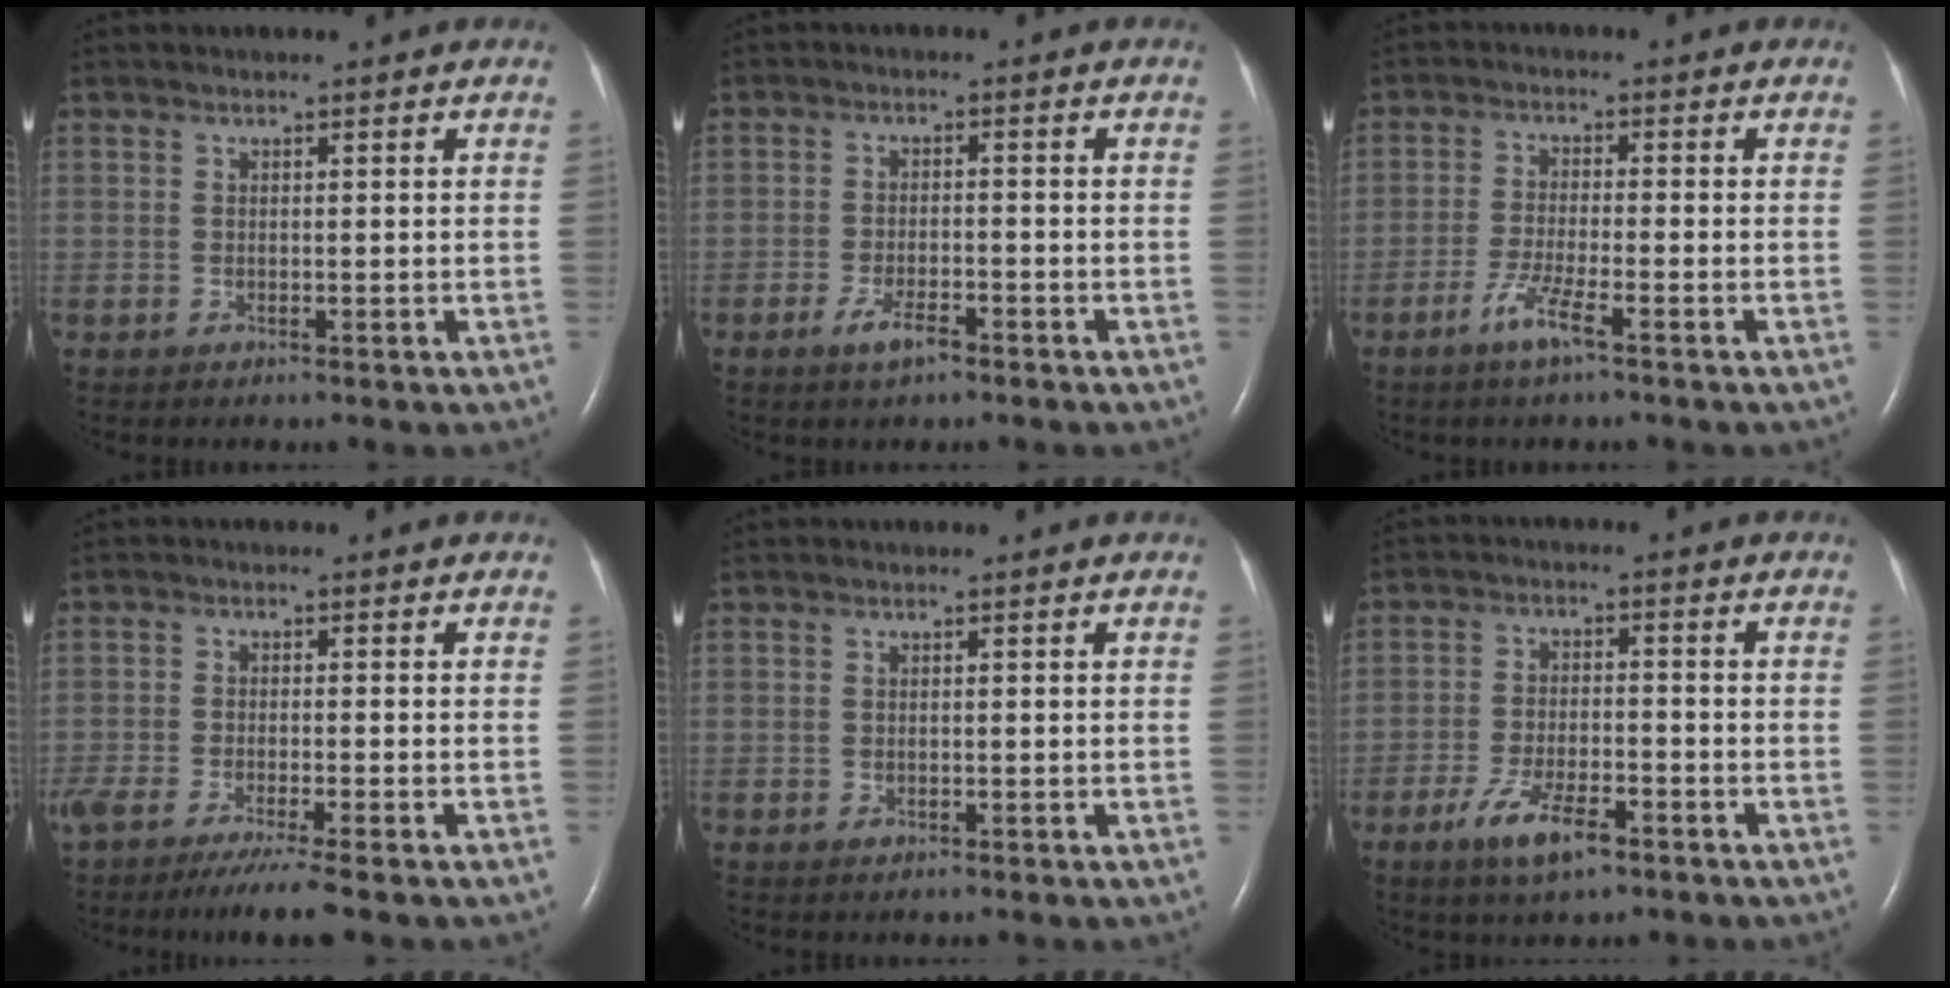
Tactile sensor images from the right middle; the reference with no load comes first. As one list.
[{"total": 3.6, "force": [-2.4, 0.9, 2.5], "torque": [-0.056, -0.002, -0.044]}, {"total": 4.5, "force": [-2.8, 0.0, 3.6], "torque": [-0.073, -0.007, -0.058]}, {"total": 8.5, "force": [-6.7, 0.0, 5.2], "torque": [-0.083, -0.023, -0.110]}, {"total": 0.0}, {"total": 6.9, "force": [-4.2, 1.9, 5.1], "torque": [-0.105, -0.008, -0.074]}]